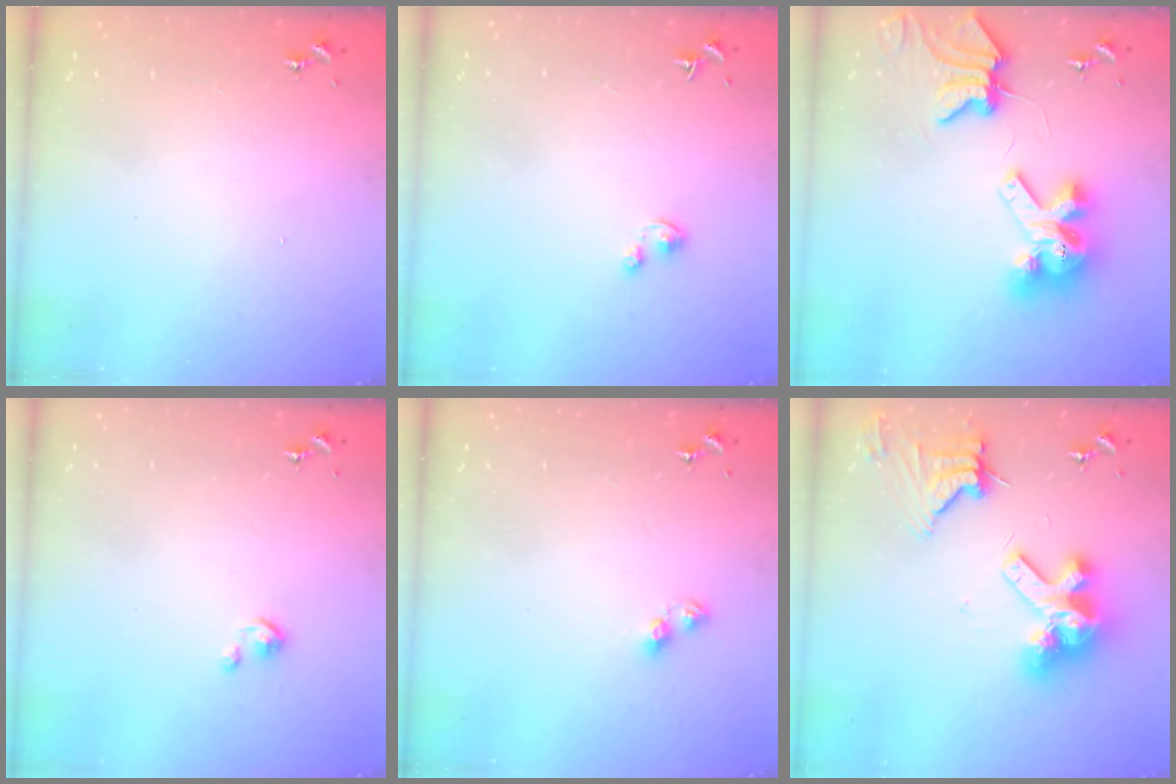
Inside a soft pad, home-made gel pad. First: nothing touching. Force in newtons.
{"total": 2.5, "press": 2.5, "slide": 0.2}
{"total": 12.4, "press": 12.2, "slide": 1.7}
{"total": 2.7, "press": 2.6, "slide": 0.3}
{"total": 5.0, "press": 4.9, "slide": 1.1}
{"total": 15.6, "press": 15.4, "slide": 1.9}